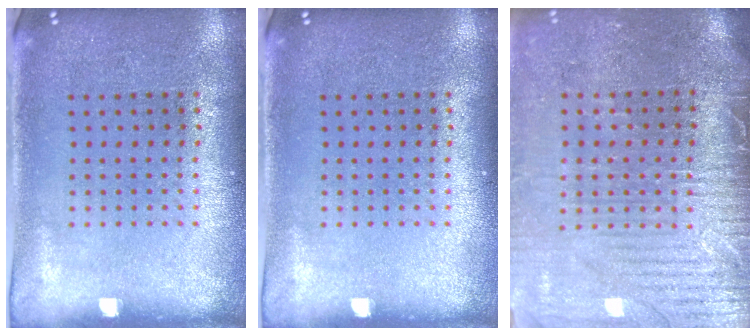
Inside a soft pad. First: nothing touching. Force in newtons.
{"total": 0.0}
{"total": 4.0, "press": 3.5, "slide": 1.8}